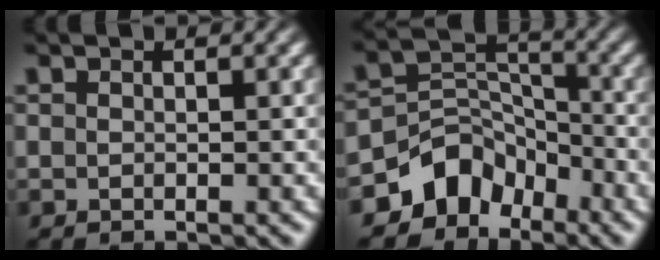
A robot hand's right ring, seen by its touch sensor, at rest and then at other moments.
{"total": 8.5, "force": [-3.8, 6.6, 3.7], "torque": [-0.059, -0.016, -0.070]}